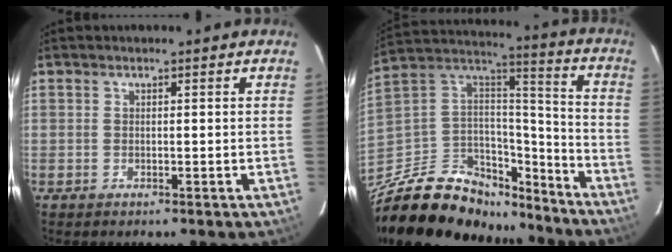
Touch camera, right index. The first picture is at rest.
{"total": 27.3, "force": [-20.0, 13.6, 12.8], "torque": [-0.269, 0.040, -0.311]}